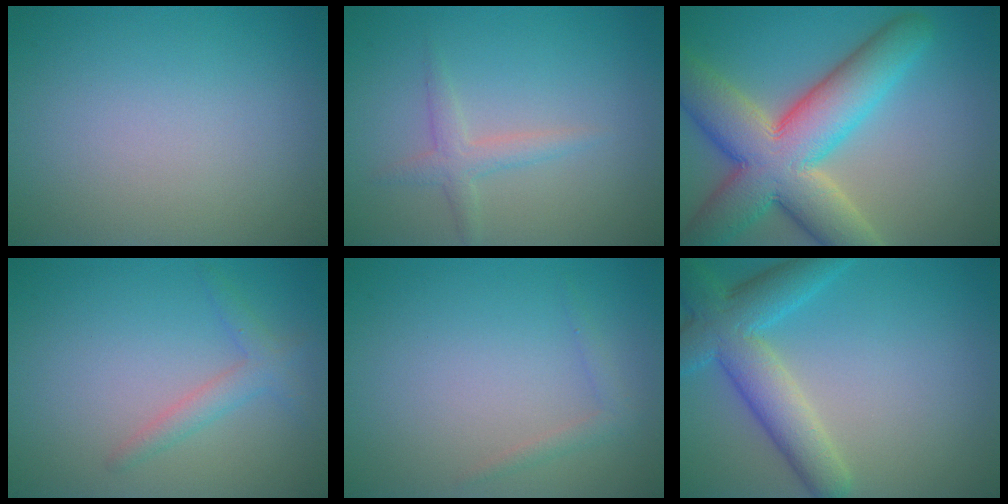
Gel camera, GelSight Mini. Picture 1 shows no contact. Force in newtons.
{"total": 1.9, "press": 1.9, "slide": 0.0}
{"total": 11.7, "press": 11.7, "slide": 0.9}
{"total": 2.0, "press": 2.0, "slide": 0.1}
{"total": 1.1, "press": 1.1, "slide": 0.1}
{"total": 6.3, "press": 6.3, "slide": 0.3}